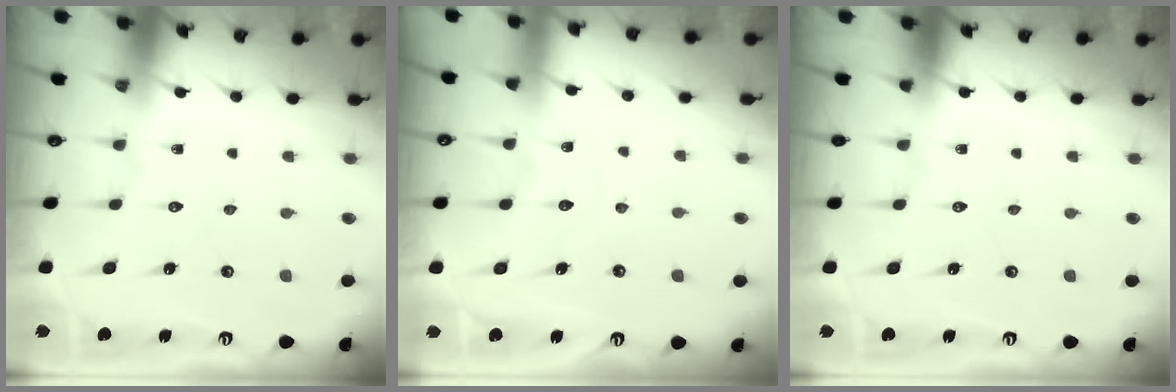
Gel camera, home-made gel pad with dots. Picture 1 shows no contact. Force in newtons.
{"total": 4.3, "press": 4.3, "slide": 0.3}
{"total": 0.0}